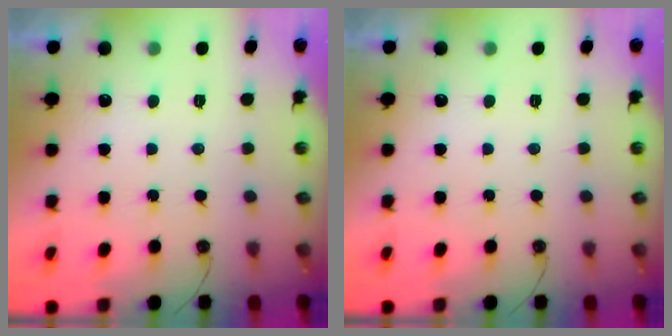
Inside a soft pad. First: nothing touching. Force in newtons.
{"total": 0.0}